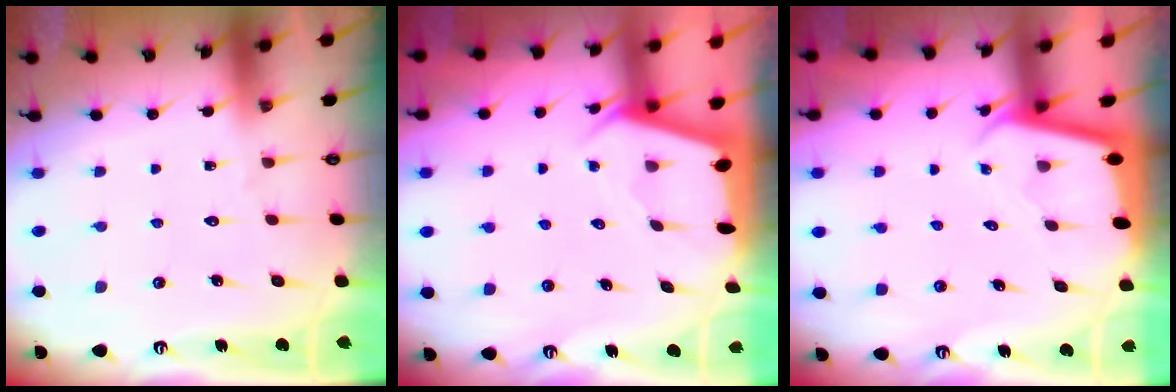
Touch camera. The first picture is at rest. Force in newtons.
{"total": 2.0, "press": 2.0, "slide": 0.3}
{"total": 1.9, "press": 1.9, "slide": 0.1}